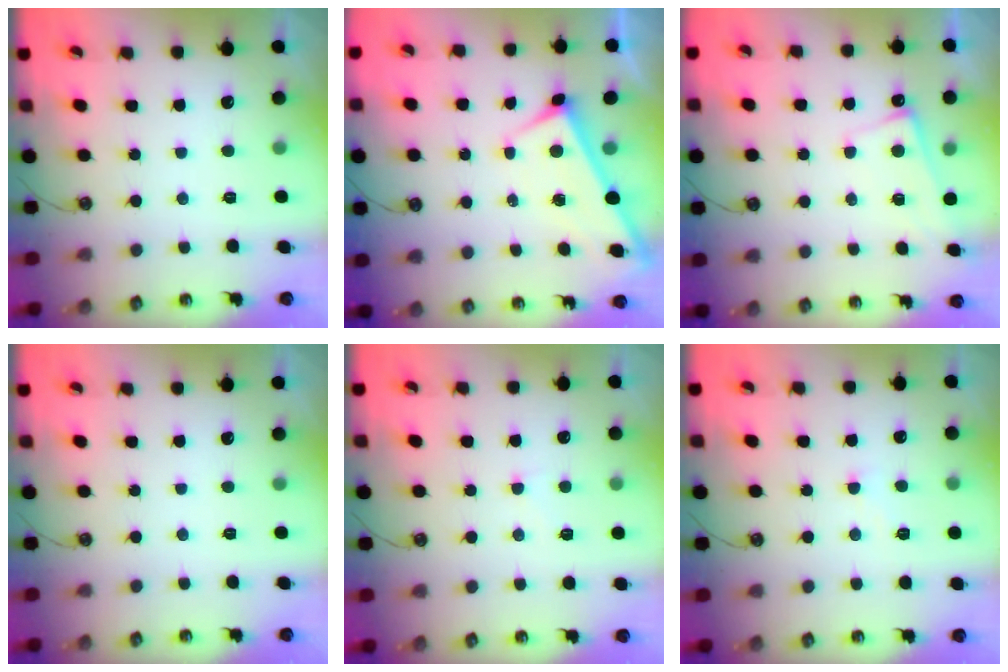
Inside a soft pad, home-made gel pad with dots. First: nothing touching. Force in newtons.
{"total": 1.2, "press": 1.1, "slide": 0.4}
{"total": 2.2, "press": 2.1, "slide": 0.4}
{"total": 0.0}
{"total": 0.9, "press": 0.4, "slide": 0.8}
{"total": 2.0, "press": 2.0, "slide": 0.4}